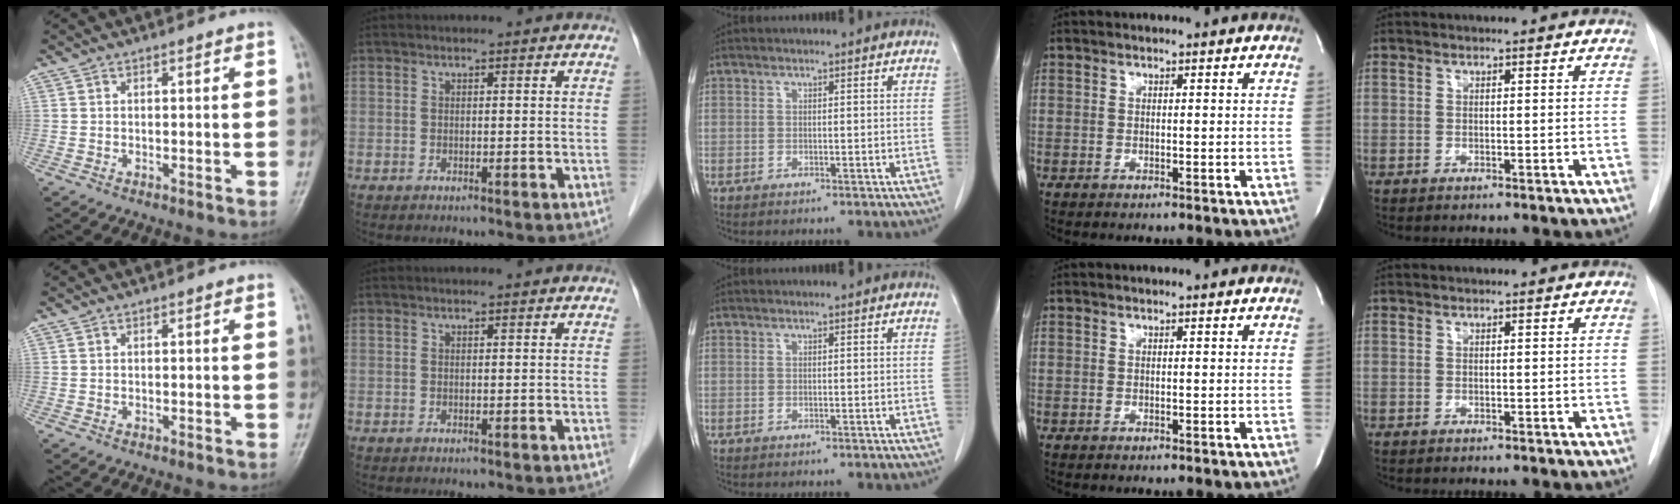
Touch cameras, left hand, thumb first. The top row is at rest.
{}